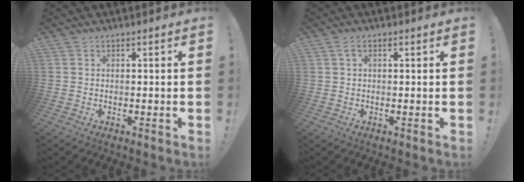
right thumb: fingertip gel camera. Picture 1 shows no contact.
{"total": 2.1, "force": [0.8, 0.9, 1.7], "torque": [-0.033, 0.004, 0.013]}